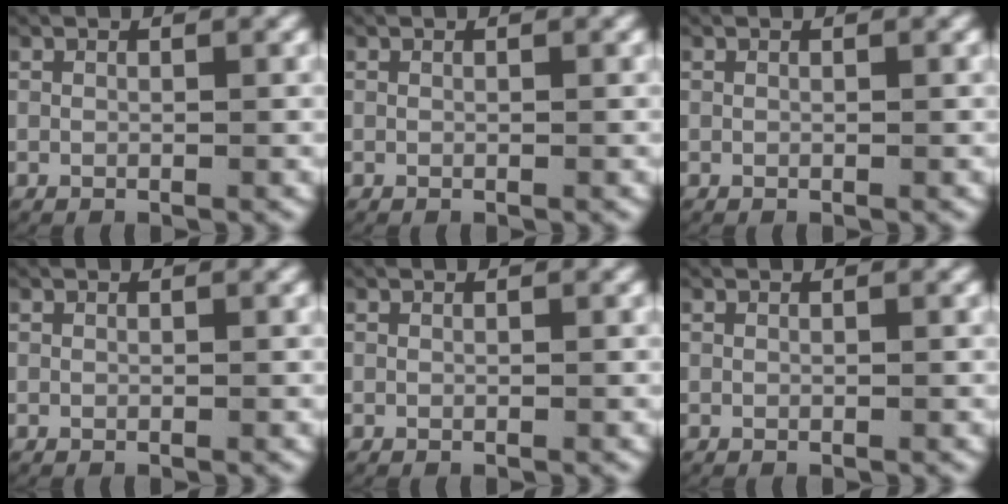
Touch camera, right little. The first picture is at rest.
{"total": 0.0}
{"total": 0.0}
{"total": 0.0}
{"total": 0.0}
{"total": 0.0}